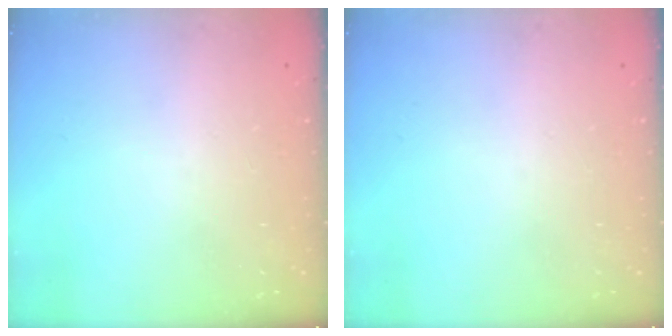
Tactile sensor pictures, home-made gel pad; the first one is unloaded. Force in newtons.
{"total": 0.0}